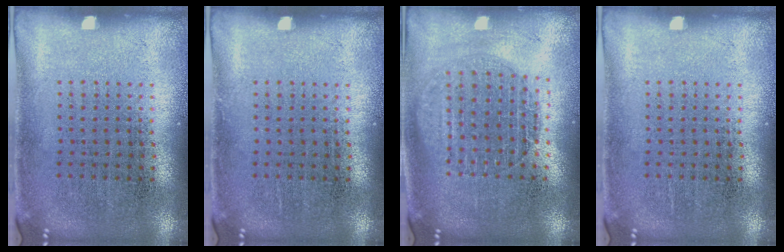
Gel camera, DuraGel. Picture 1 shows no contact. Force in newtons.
{"total": 0.0}
{"total": 1.6, "press": 1.4, "slide": 0.7}
{"total": 0.0}